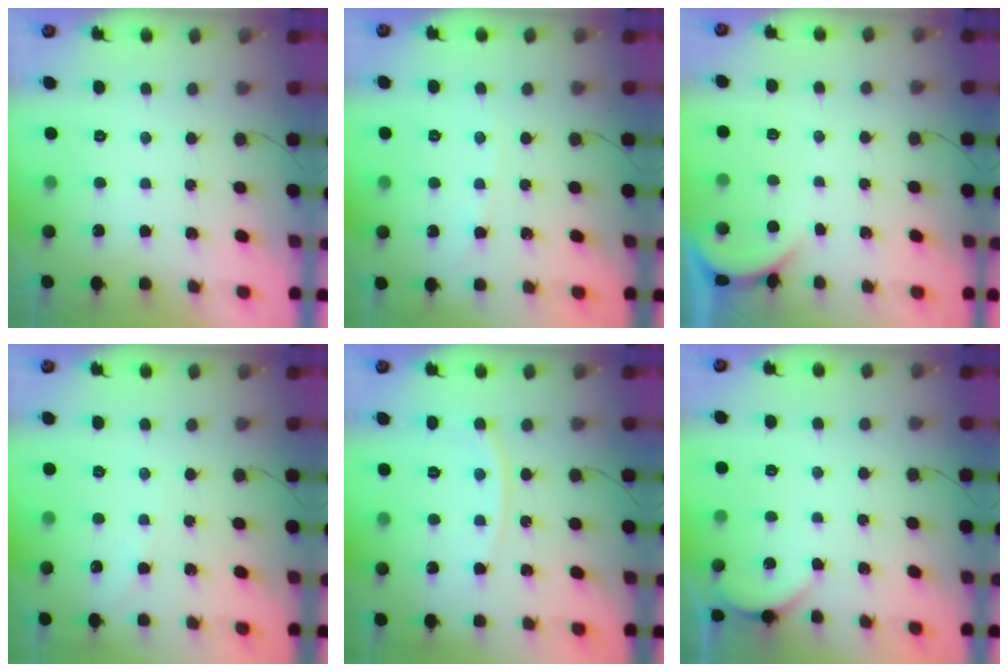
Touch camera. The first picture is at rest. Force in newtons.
{"total": 1.8, "press": 1.8, "slide": 0.3}
{"total": 0.8, "press": 0.7, "slide": 0.2}
{"total": 2.7, "press": 2.7, "slide": 0.4}
{"total": 6.6, "press": 6.5, "slide": 0.8}
{"total": 2.6, "press": 2.5, "slide": 0.5}